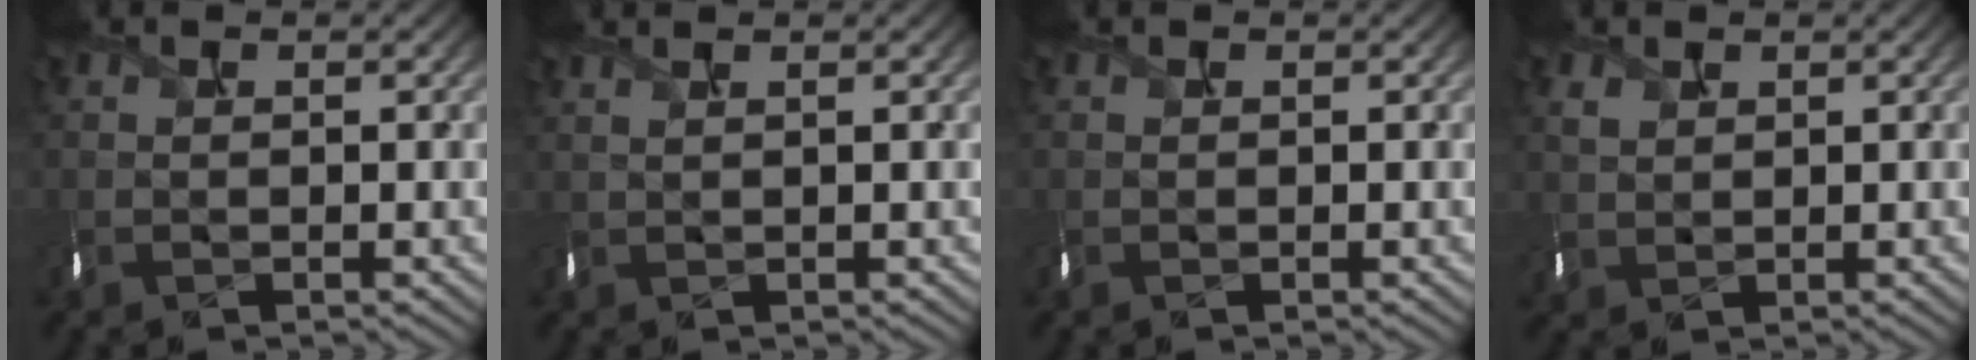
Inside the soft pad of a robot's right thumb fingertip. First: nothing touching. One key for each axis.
{"total": 1.4, "fx": 0.9, "fy": 0.5, "fz": 0.9, "tx": -0.008, "ty": -0.001, "tz": 0.008}
{"total": 0.0}
{"total": 1.3, "fx": 1.0, "fy": 0.9, "fz": 0.1, "tx": -0.015, "ty": -0.006, "tz": 0.031}